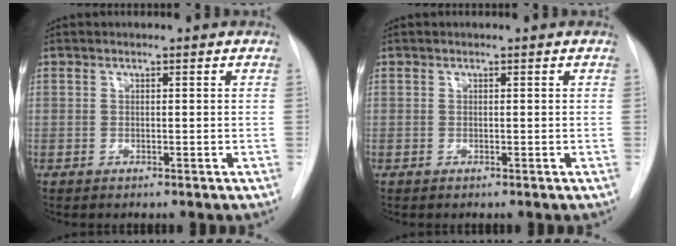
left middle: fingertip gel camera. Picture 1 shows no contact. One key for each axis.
{"total": 0.0}